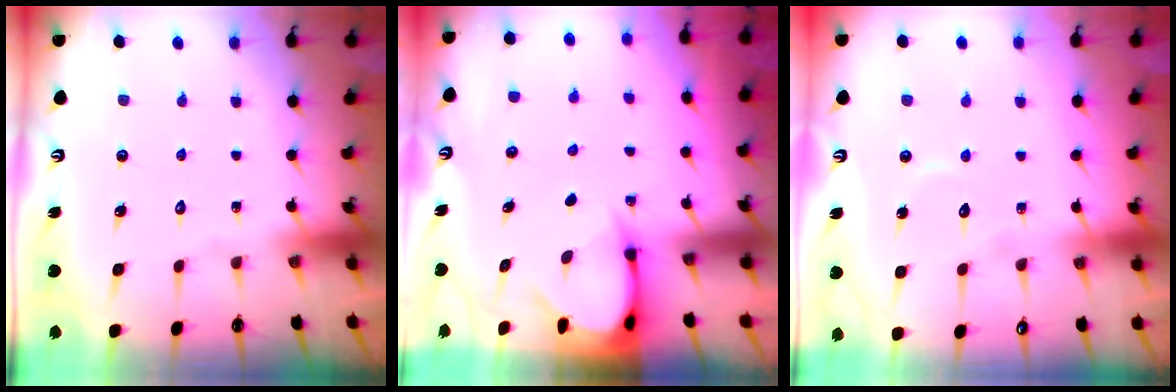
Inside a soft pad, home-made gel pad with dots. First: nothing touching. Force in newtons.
{"total": 3.7, "press": 3.7, "slide": 0.3}
{"total": 5.1, "press": 5.1, "slide": 0.5}